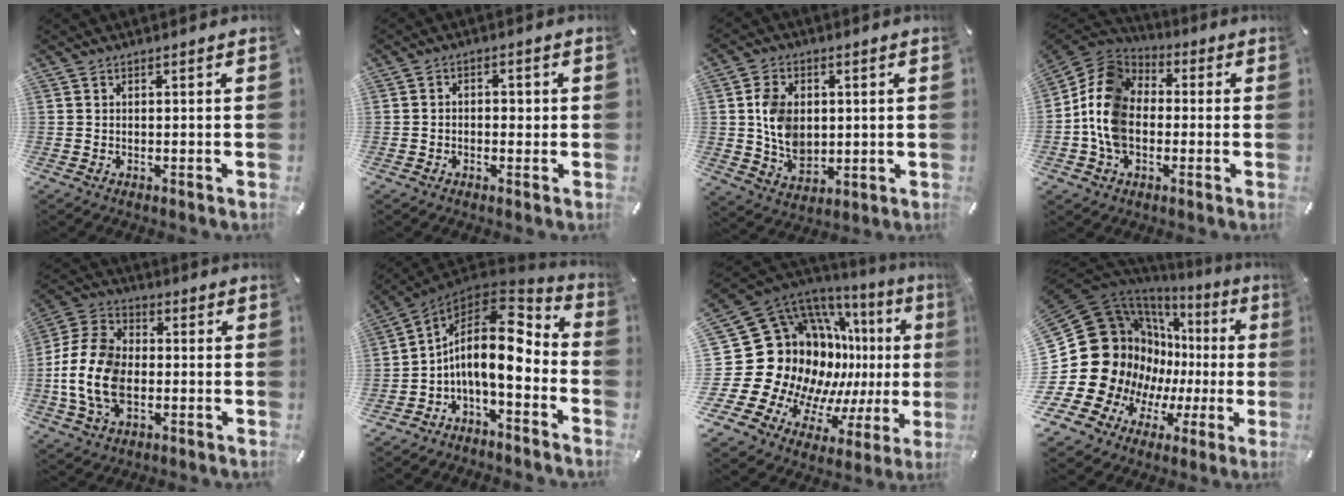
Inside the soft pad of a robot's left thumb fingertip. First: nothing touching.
{"total": 2.5, "force": [-1.1, 1.8, 1.3], "torque": [-0.024, 0.011, -0.024]}
{"total": 10.2, "force": [0.7, 8.2, 6.0], "torque": [-0.124, 0.005, 0.012]}
{"total": 12.6, "force": [-3.1, 9.9, 7.1], "torque": [-0.166, 0.035, -0.060]}
{"total": 14.6, "force": [-2.8, 10.4, 9.9], "torque": [-0.232, 0.011, -0.050]}
{"total": 15.2, "force": [0.1, 8.0, 12.9], "torque": [-0.219, -0.018, -0.002]}
{"total": 27.2, "force": [2.2, 20.5, 17.7], "torque": [-0.282, -0.096, 0.114]}
{"total": 26.4, "force": [3.2, 21.1, 15.6], "torque": [-0.265, -0.083, 0.127]}